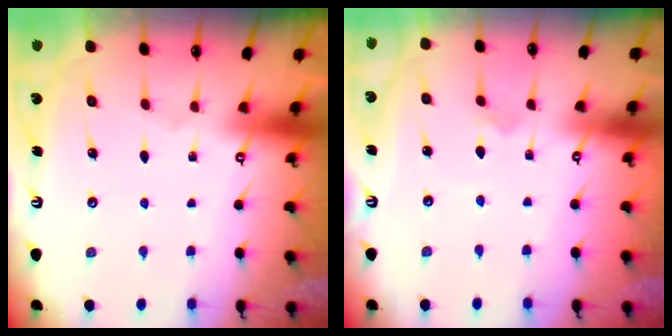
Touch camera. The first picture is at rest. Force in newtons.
{"total": 1.7, "press": 1.7, "slide": 0.2}